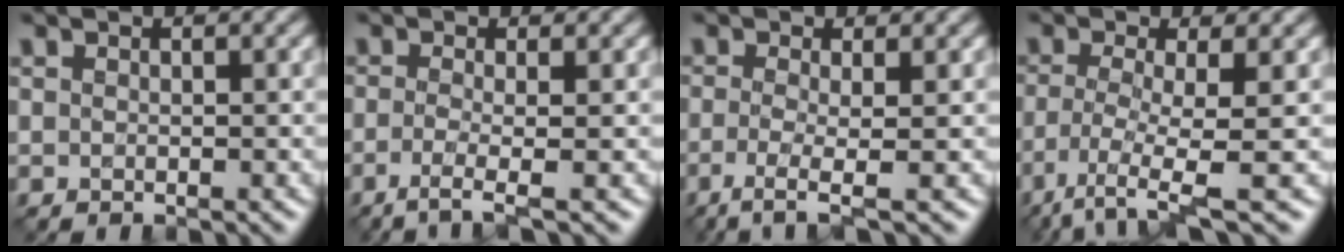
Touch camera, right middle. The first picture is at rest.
{"total": 3.1, "force": [-1.2, 0.8, 2.8], "torque": [-0.044, -0.009, -0.032]}
{"total": 3.4, "force": [-1.1, 0.7, 3.1], "torque": [-0.056, -0.010, -0.028]}
{"total": 4.8, "force": [-2.5, 0.6, 4.0], "torque": [-0.080, -0.012, -0.057]}